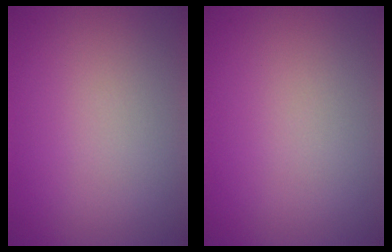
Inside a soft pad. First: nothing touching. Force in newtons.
{"total": 0.0}